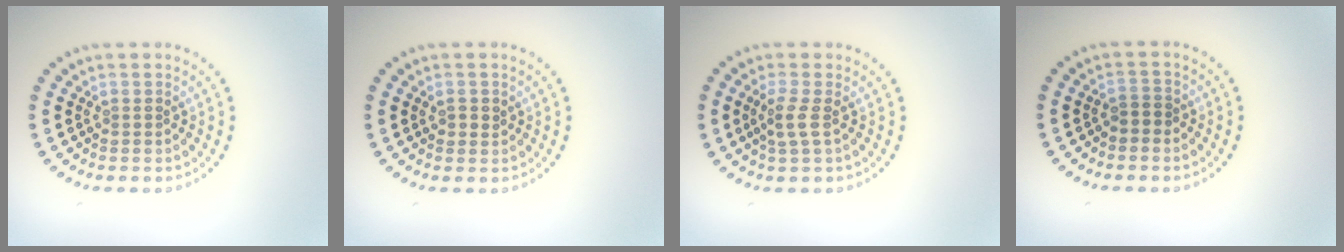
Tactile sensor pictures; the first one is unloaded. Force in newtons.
{"total": 1.2, "press": 1.0, "slide": 0.5}
{"total": 1.8, "press": 1.6, "slide": 0.8}
{"total": 1.0, "press": 0.9, "slide": 0.4}